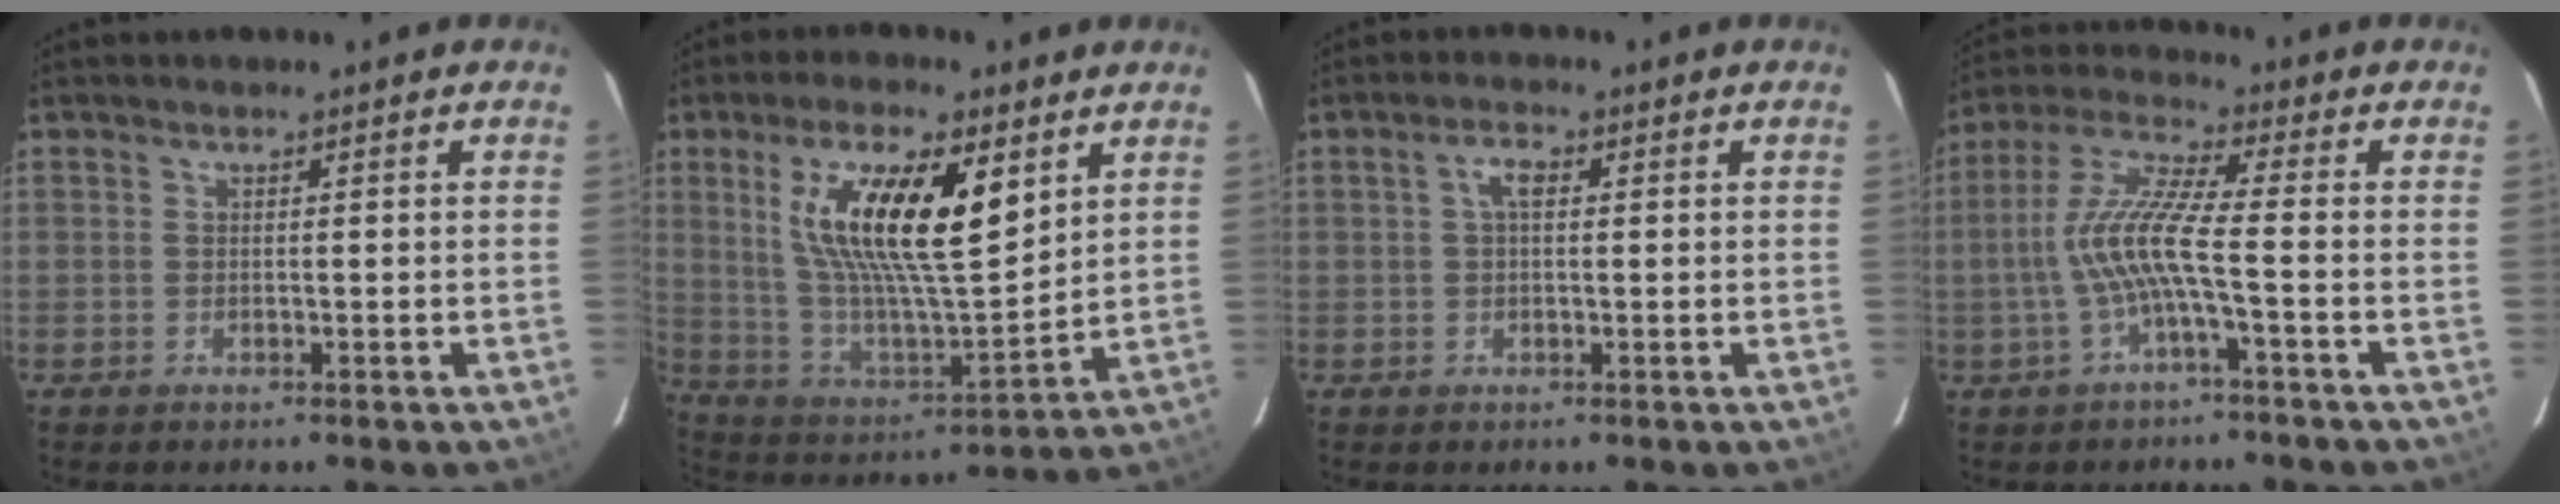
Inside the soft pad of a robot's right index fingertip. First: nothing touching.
{"total": 19.7, "force": [7.7, 6.1, 17.0], "torque": [-0.313, 0.000, 0.145]}
{"total": 2.7, "force": [0.5, 1.2, 2.3], "torque": [-0.046, 0.010, 0.009]}
{"total": 9.1, "force": [-2.3, 0.2, 8.8], "torque": [-0.195, 0.007, -0.042]}